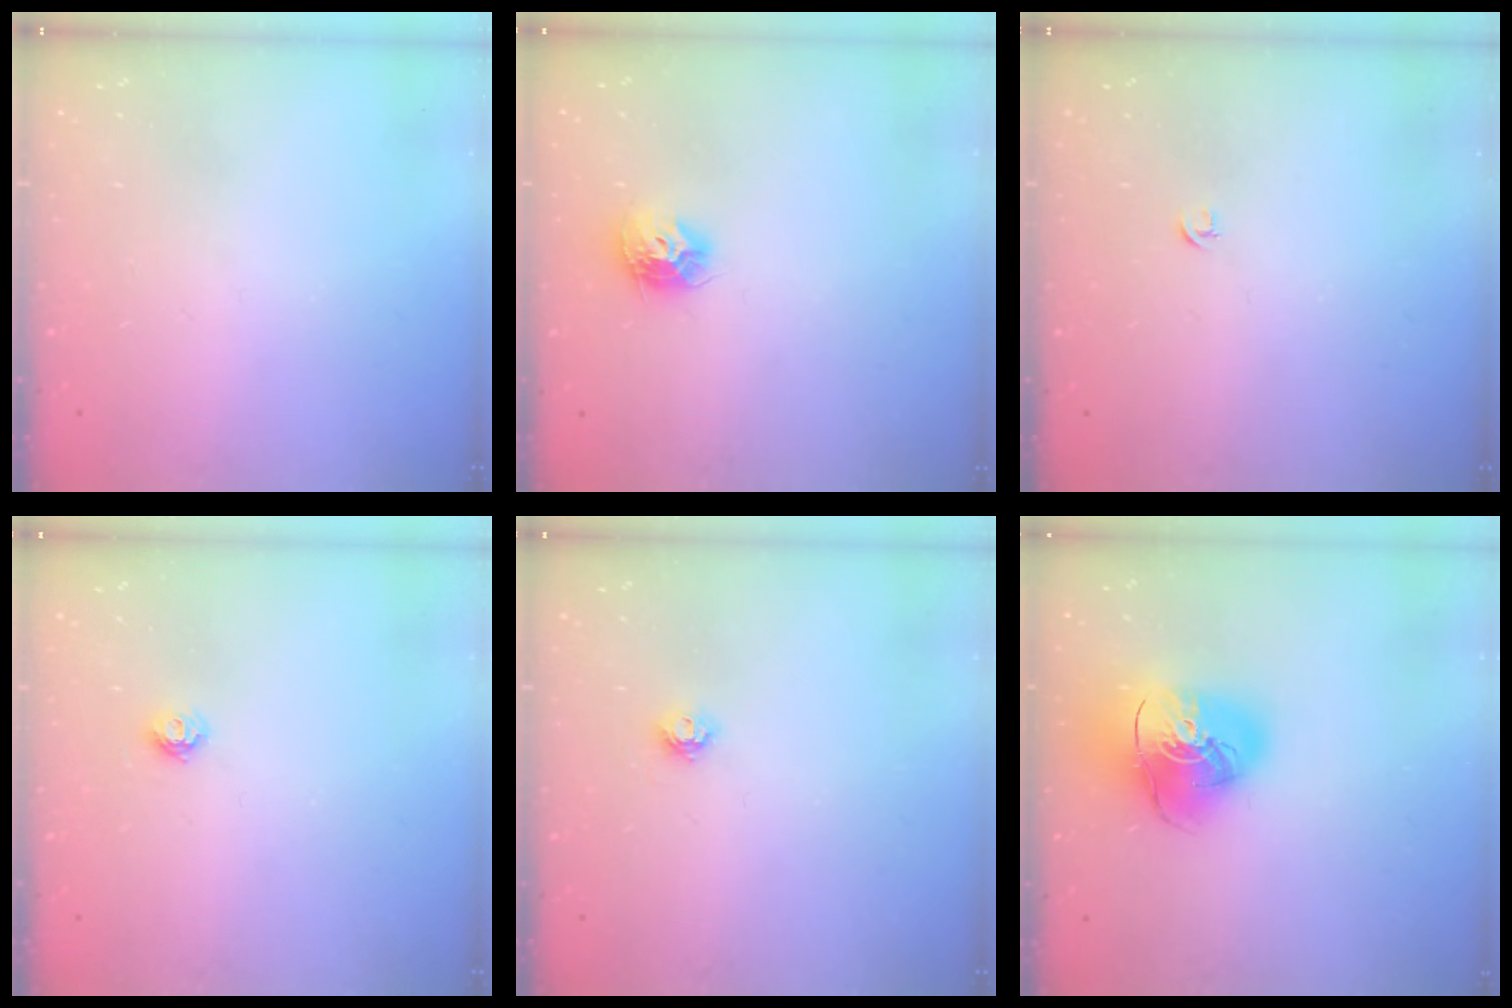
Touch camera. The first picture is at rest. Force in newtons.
{"total": 9.3, "press": 9.3, "slide": 0.3}
{"total": 2.7, "press": 2.6, "slide": 0.6}
{"total": 5.8, "press": 5.8, "slide": 0.3}
{"total": 4.3, "press": 4.3, "slide": 0.6}
{"total": 16.7, "press": 16.5, "slide": 2.0}